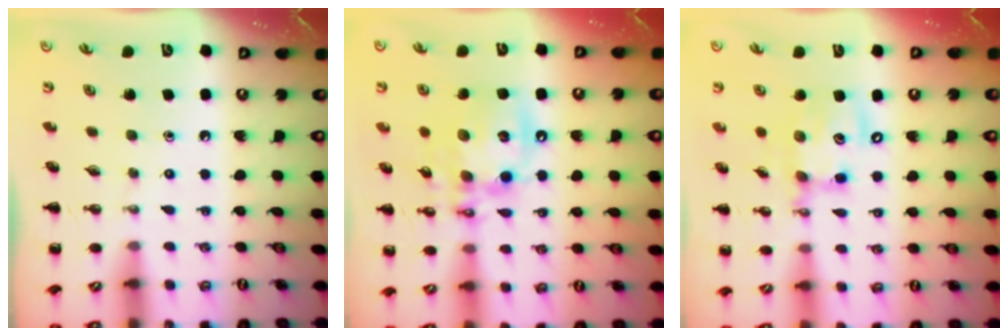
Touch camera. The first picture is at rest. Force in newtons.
{"total": 14.4, "press": 14.1, "slide": 3.0}
{"total": 12.4, "press": 12.2, "slide": 2.5}